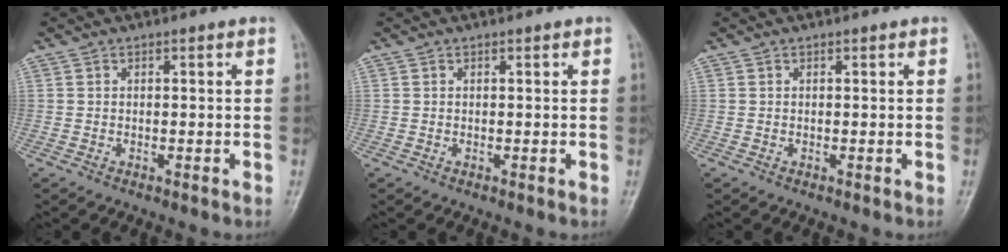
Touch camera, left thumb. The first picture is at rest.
{"total": 0.0}
{"total": 0.0}